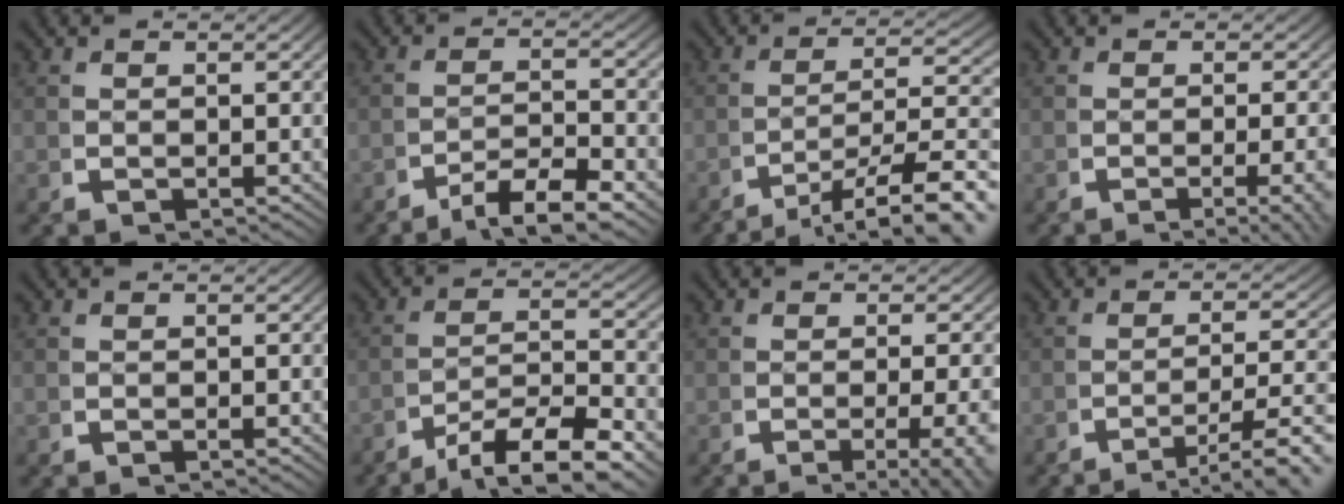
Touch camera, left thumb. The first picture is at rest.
{"total": 4.6, "force": [-2.7, 1.9, 3.3], "torque": [-0.049, -0.009, -0.043]}
{"total": 9.3, "force": [-4.0, 4.3, 7.2], "torque": [-0.114, -0.036, -0.043]}
{"total": 4.2, "force": [-2.2, 0.9, 3.5], "torque": [-0.056, -0.008, -0.032]}
{"total": 0.0}
{"total": 7.7, "force": [-3.2, 3.9, 5.8], "torque": [-0.095, -0.023, -0.043]}
{"total": 5.6, "force": [-3.3, 1.6, 4.2], "torque": [-0.071, -0.017, -0.043]}
{"total": 6.5, "force": [-3.9, 2.3, 4.6], "torque": [-0.072, -0.015, -0.051]}